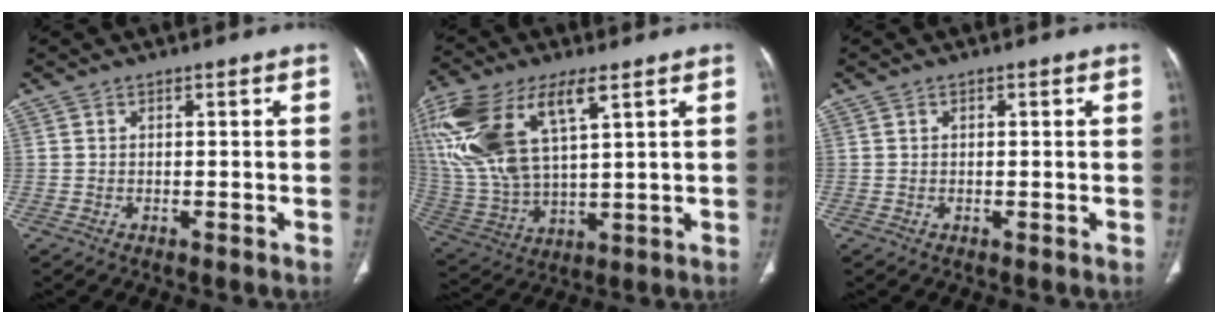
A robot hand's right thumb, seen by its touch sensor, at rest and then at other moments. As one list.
[{"total": 21.9, "force": [9.0, 9.6, 17.5], "torque": [-0.390, -0.011, 0.180]}, {"total": 0.7, "force": [0.3, 0.3, 0.5], "torque": [-0.010, 0.004, 0.005]}]